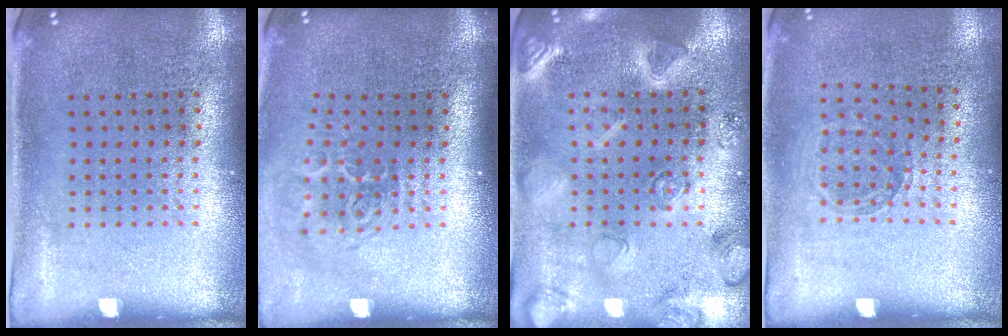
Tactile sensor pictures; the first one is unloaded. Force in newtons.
{"total": 1.9, "press": 1.2, "slide": 1.4}
{"total": 2.9, "press": 2.9, "slide": 0.5}
{"total": 0.8, "press": 0.8, "slide": 0.1}